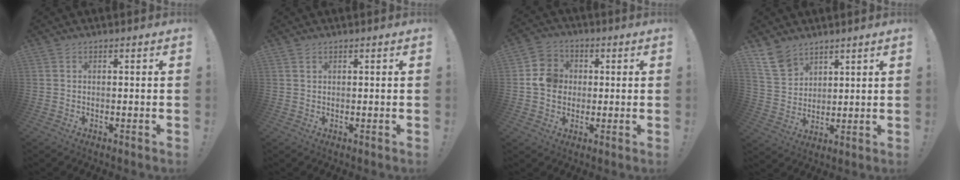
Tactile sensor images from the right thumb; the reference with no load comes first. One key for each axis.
{"total": 0.9, "fx": 0.7, "fy": 0.5, "fz": 0.3, "tx": 0.002, "ty": -0.004, "tz": 0.013}
{"total": 9.3, "fx": 0.6, "fy": 8.5, "fz": 3.8, "tx": -0.059, "ty": 0.010, "tz": 0.016}
{"total": 10.9, "fx": 7.6, "fy": 6.9, "fz": 3.5, "tx": -0.061, "ty": -0.045, "tz": 0.153}